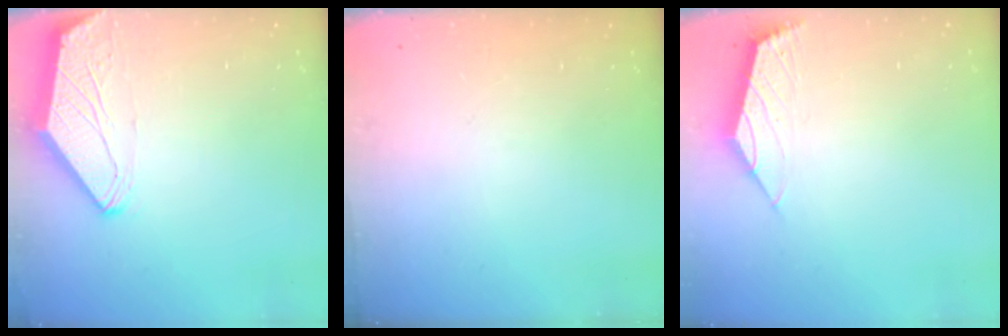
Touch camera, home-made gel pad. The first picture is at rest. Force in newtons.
{"total": 0.0}
{"total": 2.3, "press": 2.2, "slide": 0.6}